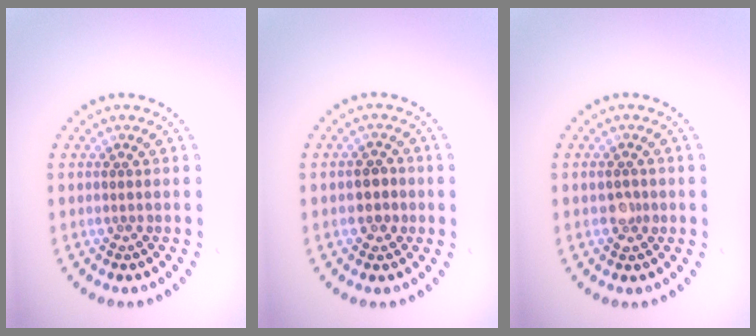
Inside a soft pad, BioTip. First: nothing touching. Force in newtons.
{"total": 1.6, "press": 1.5, "slide": 0.5}
{"total": 1.3, "press": 1.3, "slide": 0.0}